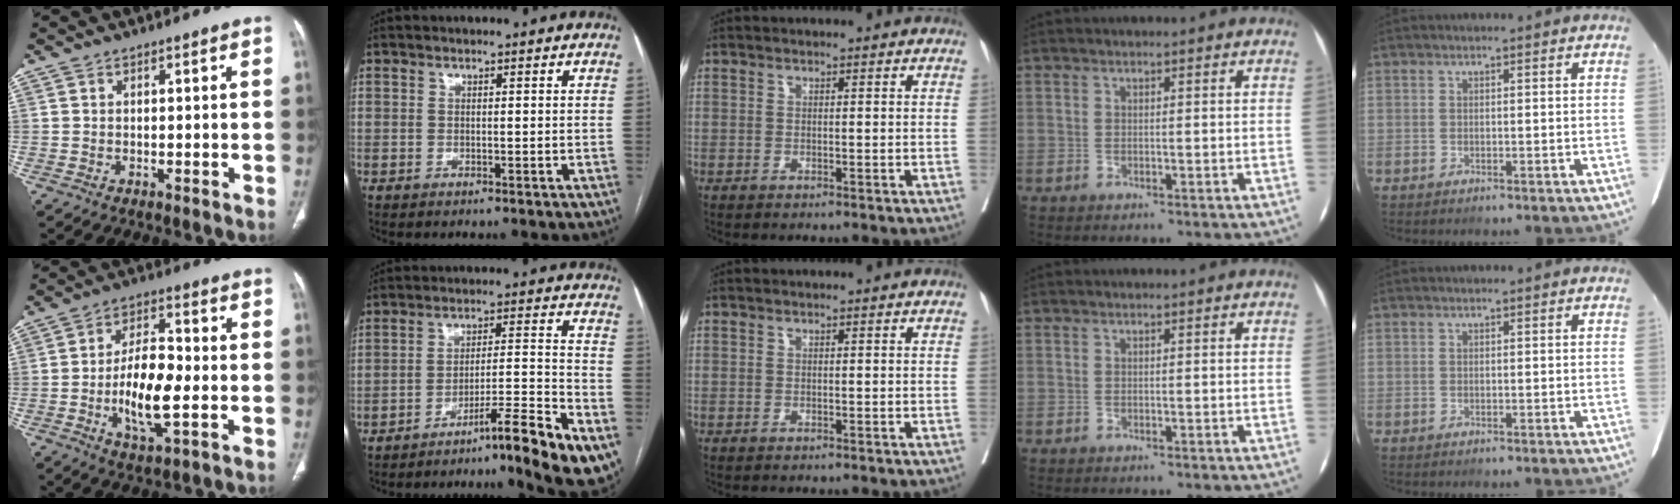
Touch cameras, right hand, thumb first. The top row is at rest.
{"thumb": {"total": 12.0, "force": [-2.4, 4.6, 10.8], "torque": [-0.192, 0.011, -0.044]}, "index": {"total": 13.8, "force": [-9.2, -0.6, 10.2], "torque": [-0.135, 0.015, -0.140]}}